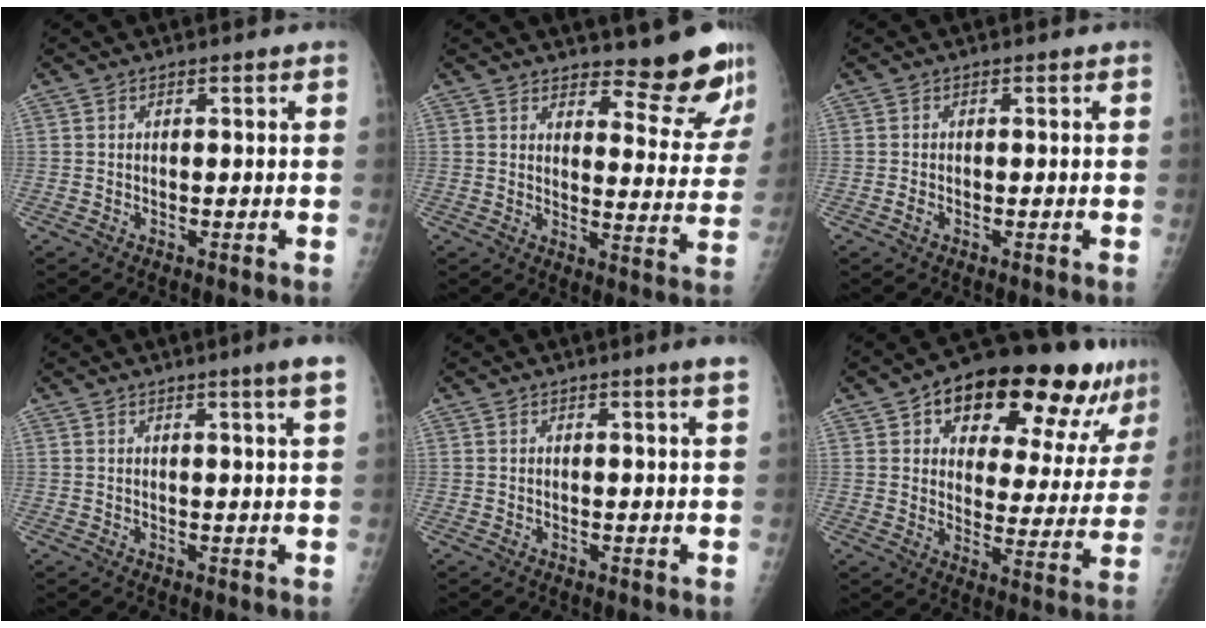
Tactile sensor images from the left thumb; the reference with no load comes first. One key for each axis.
{"total": 11.7, "fx": 10.4, "fy": 2.7, "fz": 4.6, "tx": -0.026, "ty": -0.096, "tz": 0.127}
{"total": 1.0, "fx": -0.4, "fy": 0.7, "fz": 0.6, "tx": -0.012, "ty": -0.001, "tz": -0.008}
{"total": 4.4, "fx": 2.8, "fy": -0.9, "fz": 3.3, "tx": -0.045, "ty": -0.014, "tz": 0.037}
{"total": 1.3, "fx": 1.1, "fy": -0.3, "fz": 0.7, "tx": -0.015, "ty": -0.006, "tz": 0.013}
{"total": 23.4, "fx": 14.1, "fy": 9.8, "fz": 15.8, "tx": -0.181, "ty": -0.023, "tz": 0.201}